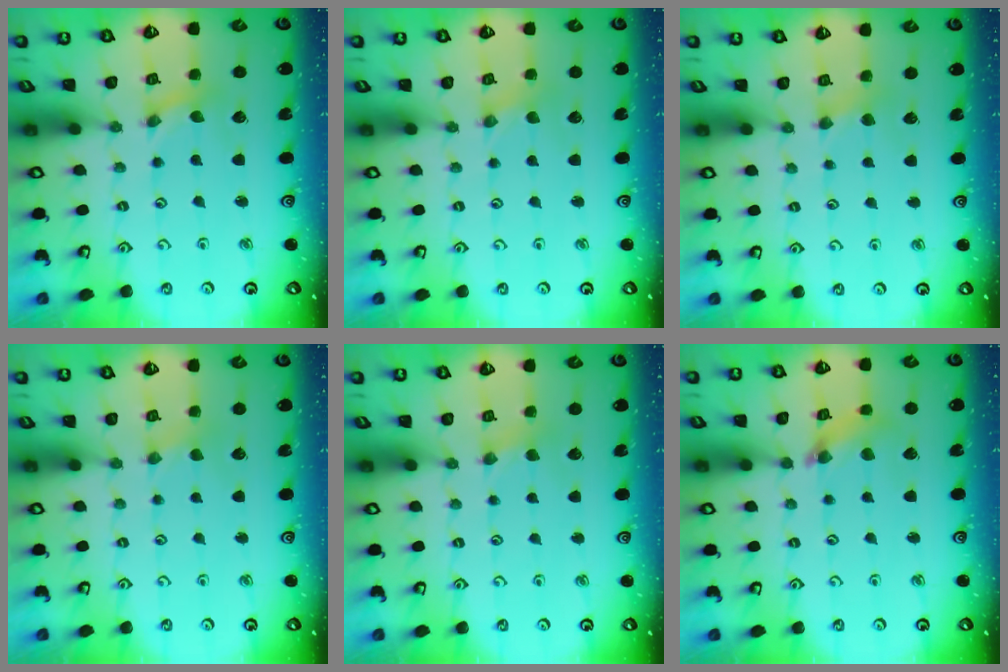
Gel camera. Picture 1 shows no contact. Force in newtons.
{"total": 0.0}
{"total": 2.5, "press": 2.5, "slide": 0.5}
{"total": 1.3, "press": 1.3, "slide": 0.2}
{"total": 1.9, "press": 1.8, "slide": 0.4}
{"total": 5.6, "press": 5.6, "slide": 0.5}